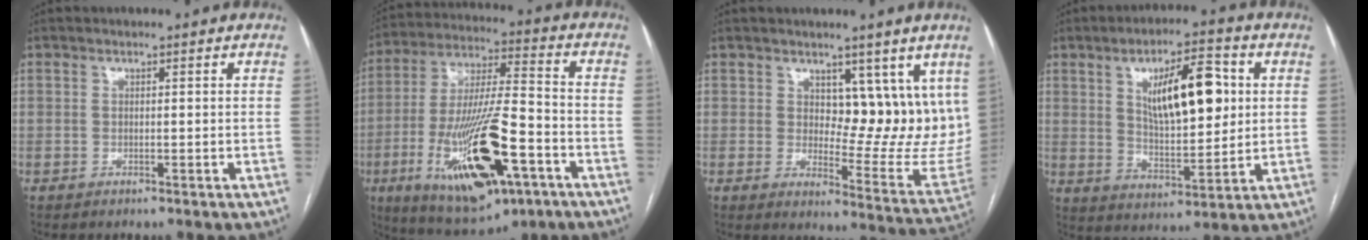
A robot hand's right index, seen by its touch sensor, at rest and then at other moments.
{"total": 21.8, "force": [-8.5, 5.3, 19.3], "torque": [-0.381, -0.026, -0.135]}
{"total": 11.6, "force": [6.2, 5.3, 8.2], "torque": [-0.092, -0.016, 0.093]}
{"total": 12.8, "force": [3.6, 4.2, 11.6], "torque": [-0.189, 0.009, 0.063]}